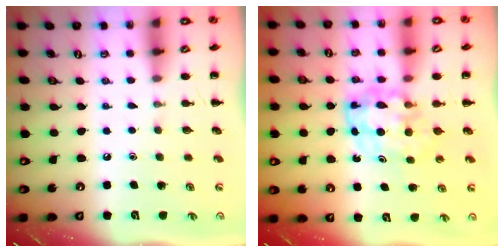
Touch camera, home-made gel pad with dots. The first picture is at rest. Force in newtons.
{"total": 5.7, "press": 5.6, "slide": 0.9}